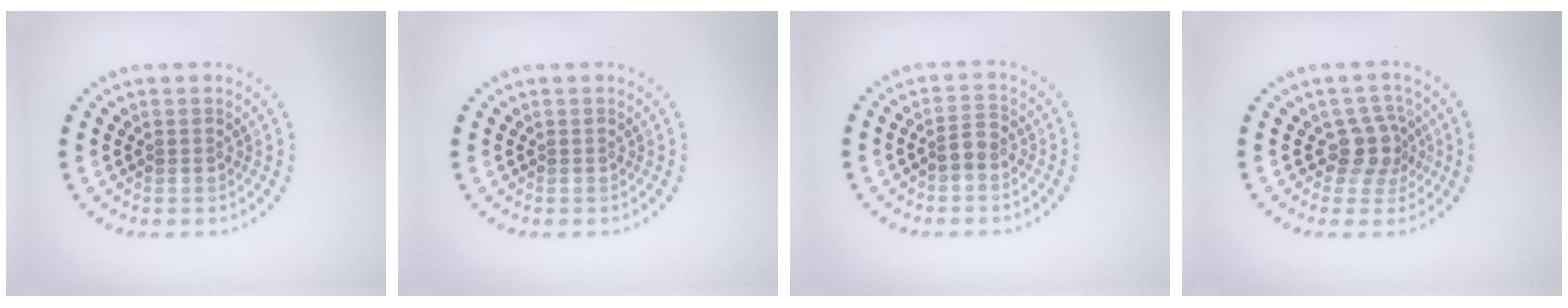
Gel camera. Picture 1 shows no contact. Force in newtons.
{"total": 0.0}
{"total": 1.6, "press": 1.4, "slide": 0.7}
{"total": 2.7, "press": 2.1, "slide": 1.7}